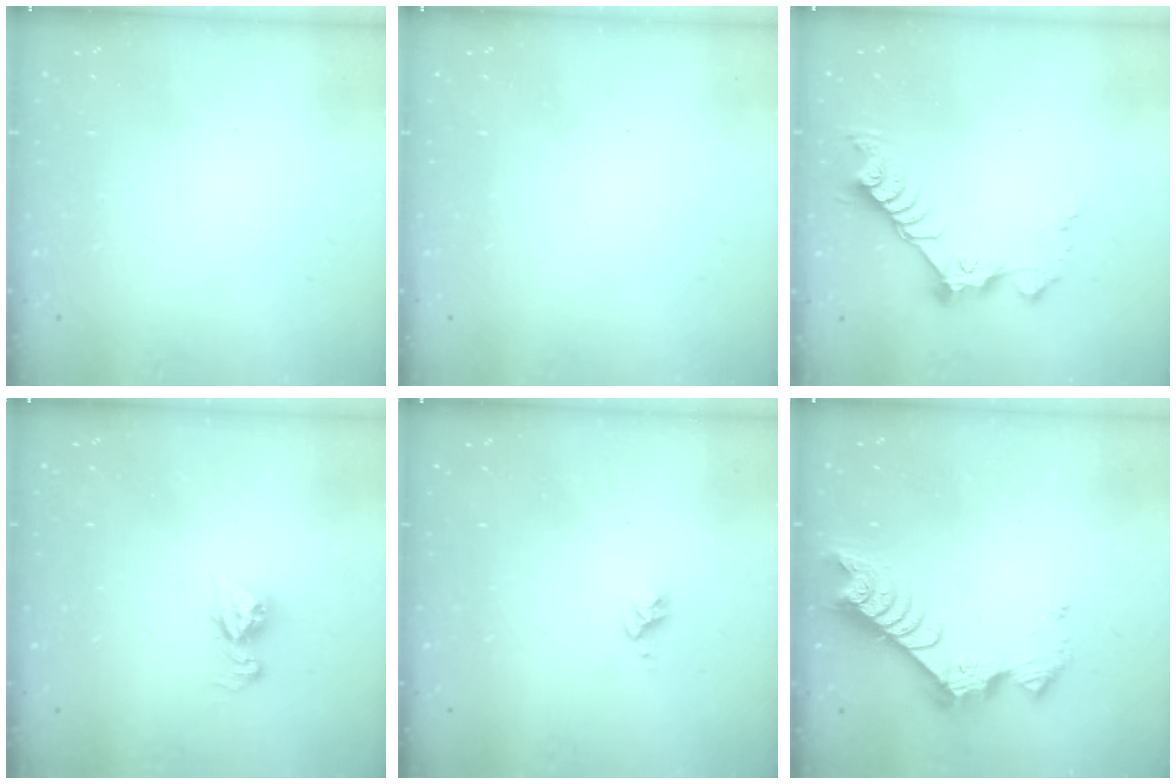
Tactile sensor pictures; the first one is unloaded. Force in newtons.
{"total": 0.0}
{"total": 9.5, "press": 9.5, "slide": 0.7}
{"total": 7.2, "press": 7.2, "slide": 0.7}
{"total": 2.7, "press": 2.7, "slide": 0.4}
{"total": 8.8, "press": 8.7, "slide": 0.9}